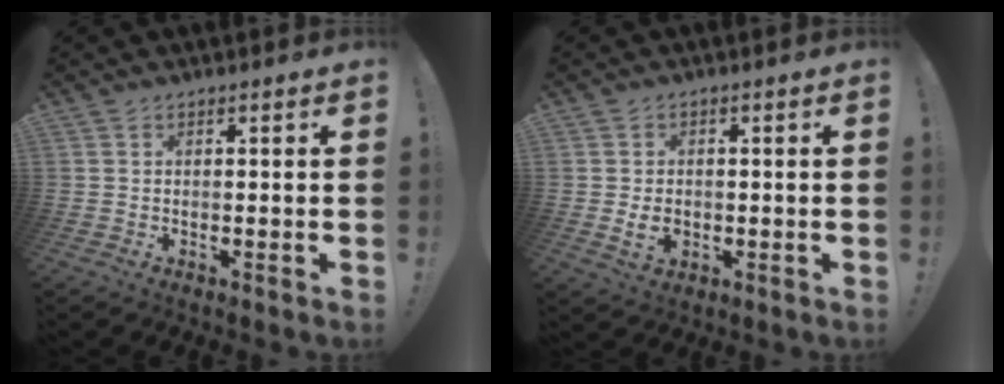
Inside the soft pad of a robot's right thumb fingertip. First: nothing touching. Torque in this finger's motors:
{"motor_torque": [-0.02, -0.05, 0.01, 0.10, -0.01]}